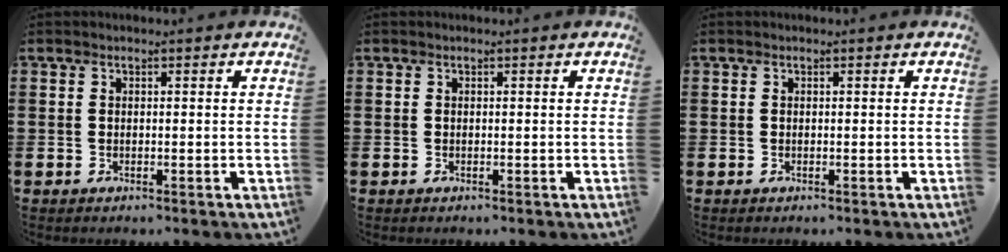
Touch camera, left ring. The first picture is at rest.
{"total": 0.0}
{"total": 0.0}